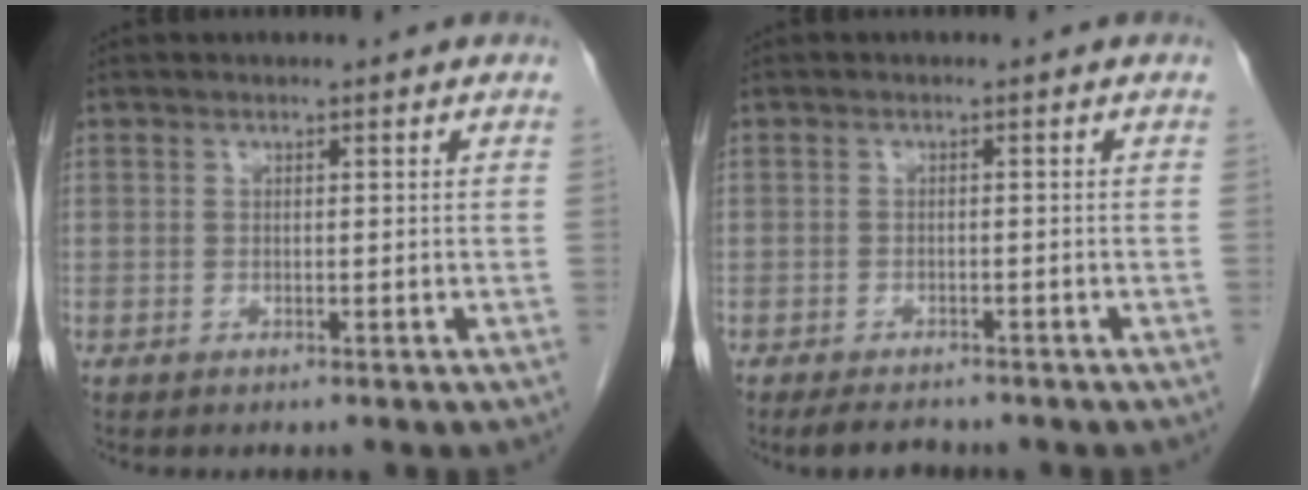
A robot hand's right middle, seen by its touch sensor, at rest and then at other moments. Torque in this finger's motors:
{"motor_torque": [0.03, -0.02, 0.00, 0.00]}